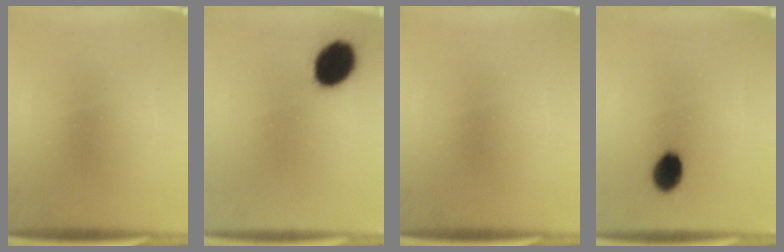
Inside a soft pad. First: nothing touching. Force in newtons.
{"total": 11.8}
{"total": 0.0}
{"total": 6.7}